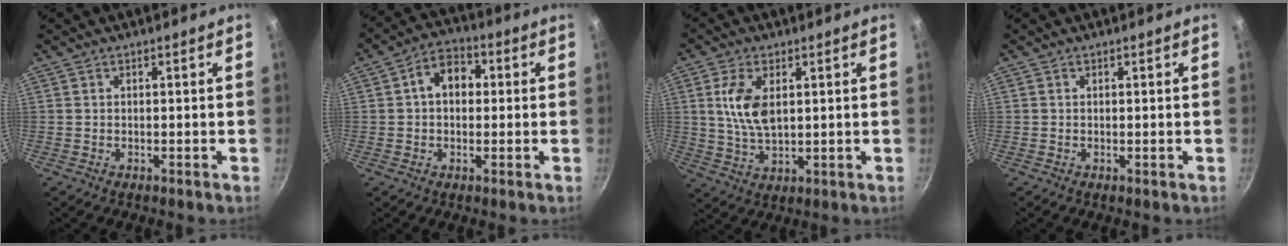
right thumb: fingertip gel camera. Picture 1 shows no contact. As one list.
[{"total": 7.8, "force": [1.1, 5.6, 5.3], "torque": [-0.050, 0.018, 0.004]}, {"total": 8.6, "force": [2.1, 4.5, 7.0], "torque": [-0.135, -0.010, 0.042]}, {"total": 0.0}]